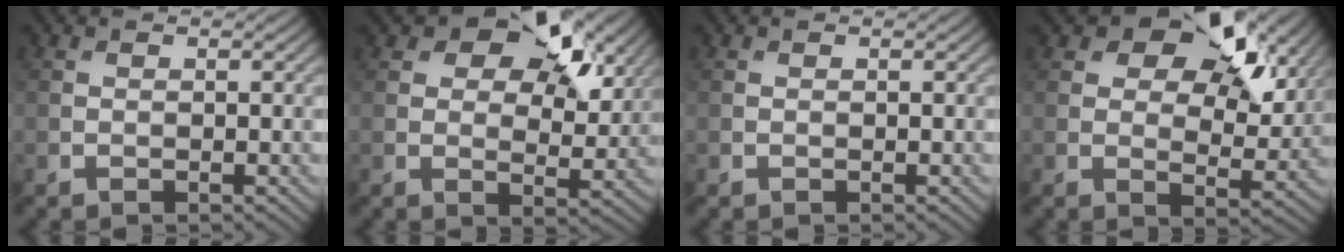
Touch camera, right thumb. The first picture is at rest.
{"total": 12.8, "force": [7.0, 7.0, 8.1], "torque": [-0.124, 0.006, 0.101]}
{"total": 0.0}
{"total": 14.4, "force": [7.8, 7.9, 9.2], "torque": [-0.137, 0.004, 0.114]}